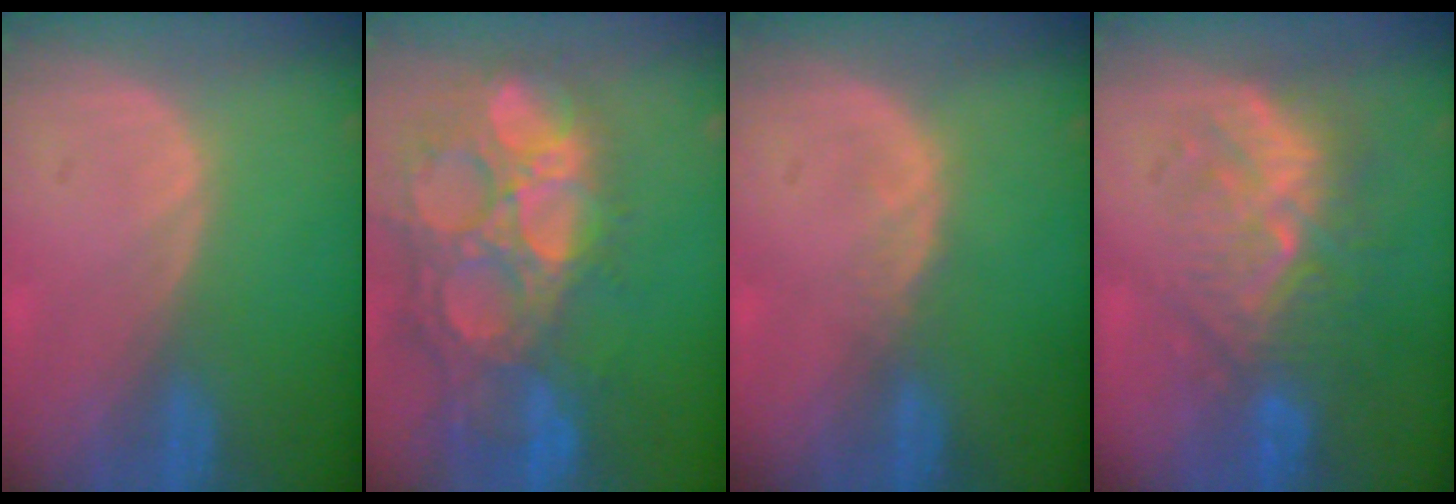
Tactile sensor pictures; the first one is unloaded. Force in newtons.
{"total": 15.1, "press": 12.5, "slide": 8.5}
{"total": 1.1, "press": 1.1, "slide": 0.2}
{"total": 9.0, "press": 8.6, "slide": 2.4}